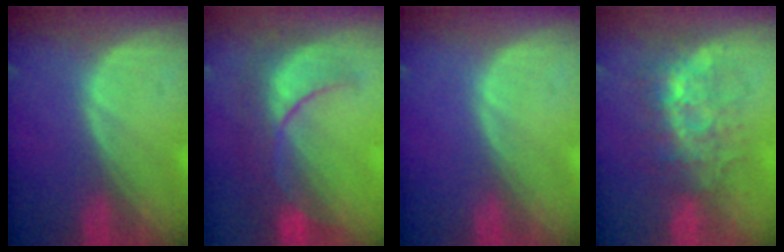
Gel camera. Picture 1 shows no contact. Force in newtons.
{"total": 8.2, "press": 8.2, "slide": 0.8}
{"total": 0.0}
{"total": 8.5, "press": 7.5, "slide": 4.1}